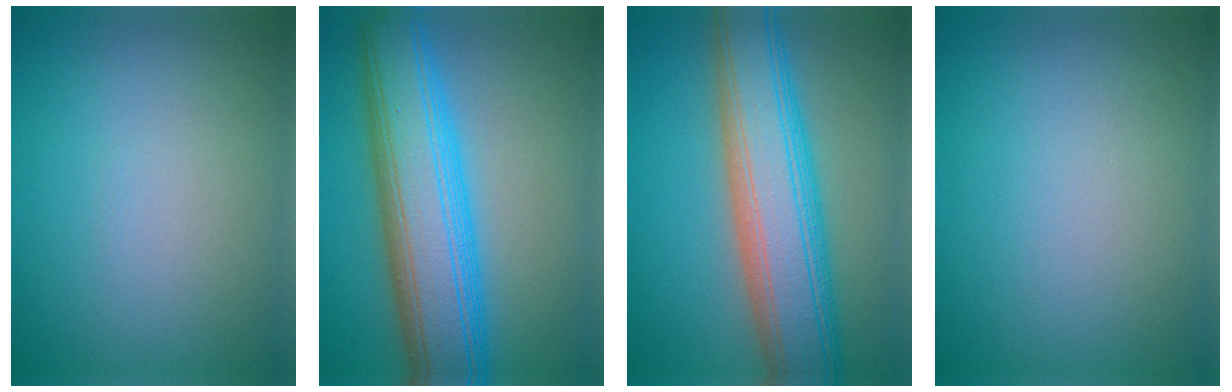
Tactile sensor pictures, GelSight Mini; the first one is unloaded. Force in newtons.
{"total": 10.6, "press": 10.6, "slide": 0.3}
{"total": 10.3, "press": 10.3, "slide": 0.6}
{"total": 0.0}